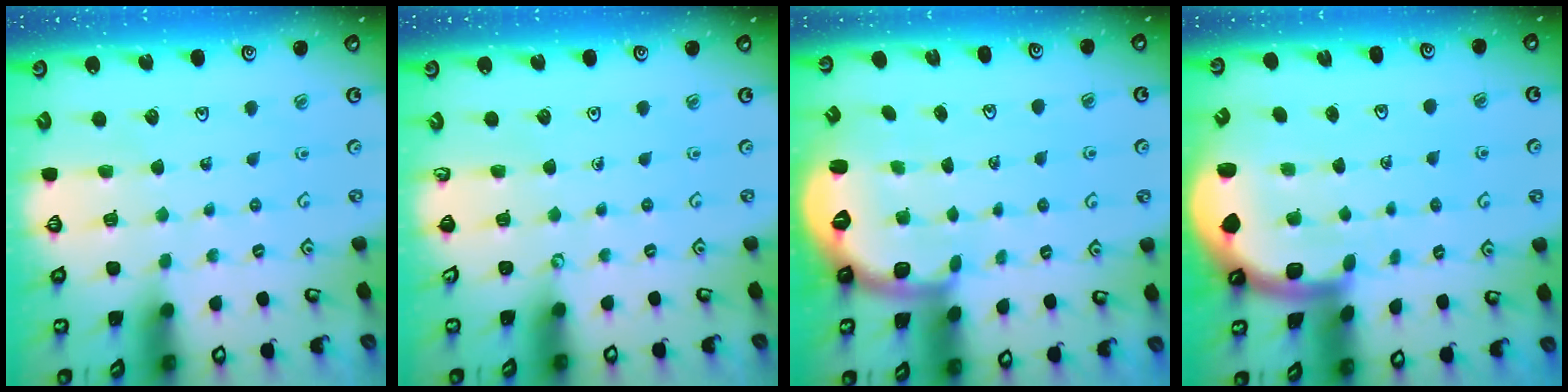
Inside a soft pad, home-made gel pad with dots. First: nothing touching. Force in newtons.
{"total": 0.0}
{"total": 2.5, "press": 2.0, "slide": 1.5}
{"total": 3.4, "press": 3.4, "slide": 0.4}